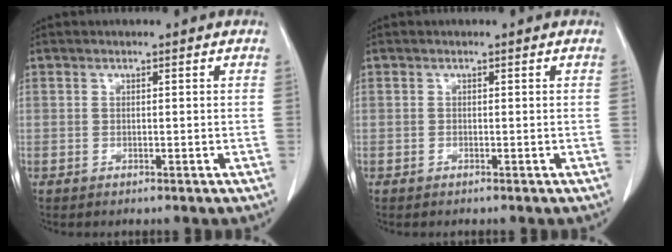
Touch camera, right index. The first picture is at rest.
{"total": 0.0}